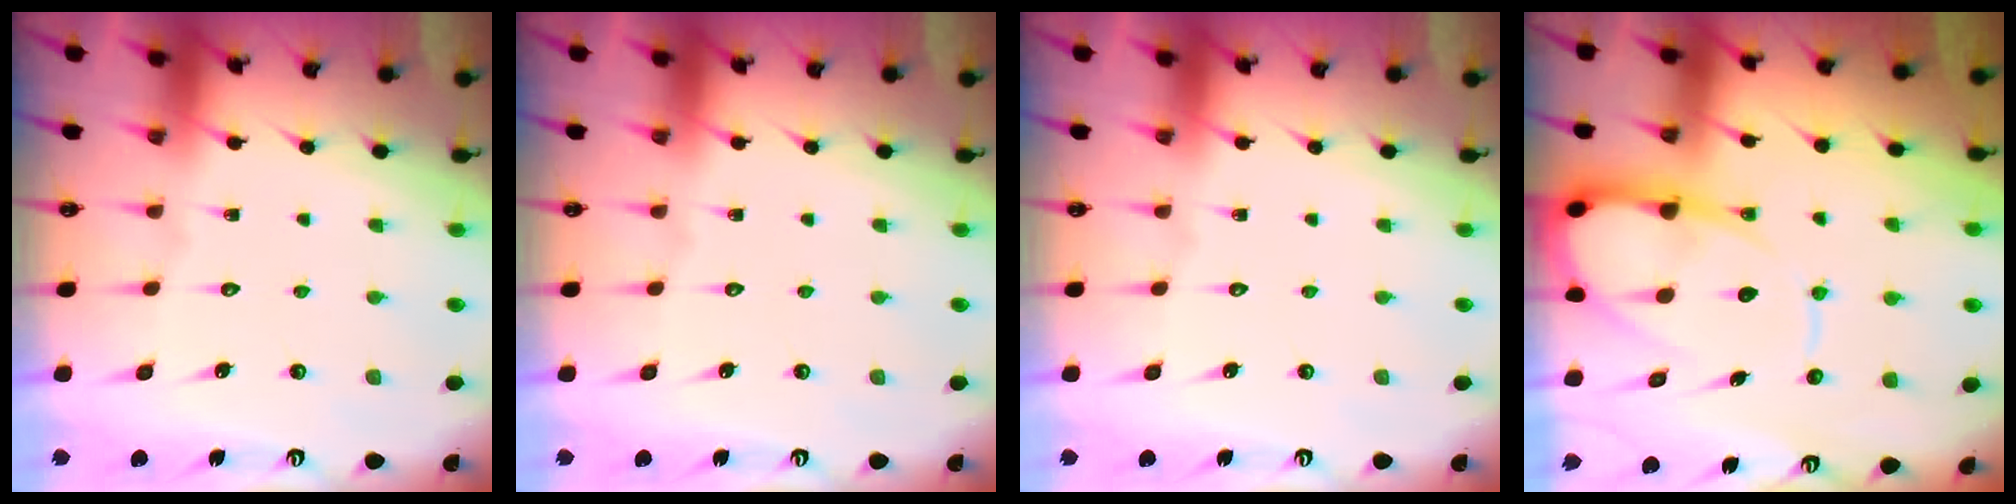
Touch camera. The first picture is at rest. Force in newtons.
{"total": 0.0}
{"total": 0.0}
{"total": 12.3, "press": 12.2, "slide": 1.3}